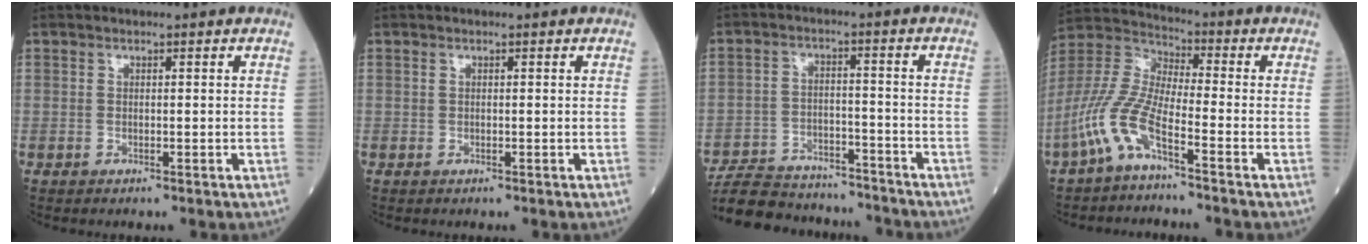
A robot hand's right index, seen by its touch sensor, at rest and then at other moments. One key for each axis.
{"total": 0.0}
{"total": 15.8, "fx": -14.7, "fy": 4.5, "fz": 3.8, "tx": -0.077, "ty": 0.019, "tz": -0.217}
{"total": 9.6, "fx": -5.3, "fy": 1.9, "fz": 7.8, "tx": -0.196, "ty": 0.000, "tz": -0.118}